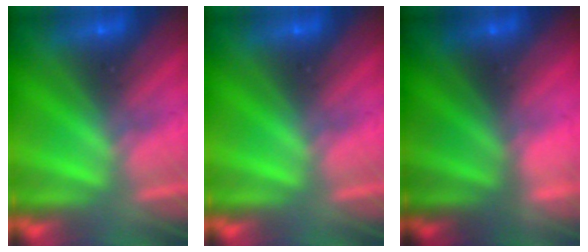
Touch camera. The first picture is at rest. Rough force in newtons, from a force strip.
{"total": 0.0}
{"total": 2.1}